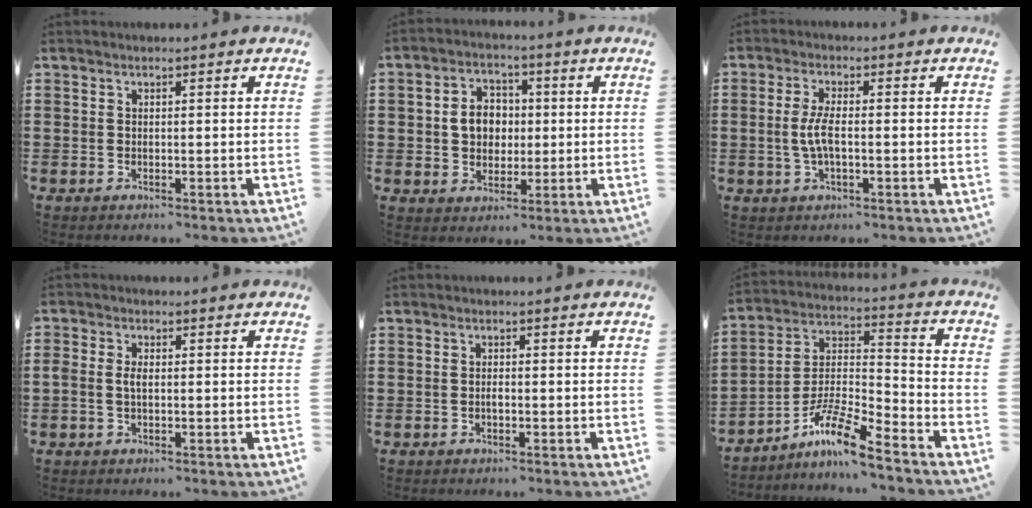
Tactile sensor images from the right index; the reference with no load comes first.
{"total": 5.8, "force": [0.1, 4.8, 3.2], "torque": [-0.069, 0.013, -0.003]}
{"total": 4.1, "force": [-0.5, 1.2, 3.9], "torque": [-0.091, -0.005, -0.018]}
{"total": 2.0, "force": [-0.2, 1.1, 1.7], "torque": [-0.041, 0.001, -0.007]}
{"total": 0.9, "force": [-0.3, 0.3, 0.8], "torque": [-0.017, -0.004, -0.004]}
{"total": 9.5, "force": [-7.8, 0.9, 5.4], "torque": [-0.117, 0.000, -0.154]}